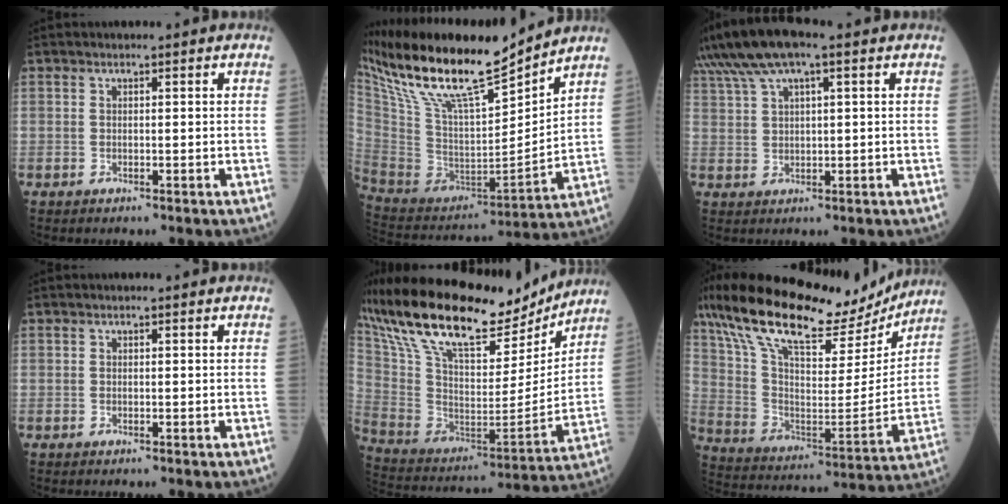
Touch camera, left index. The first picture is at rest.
{"total": 21.7, "force": [17.5, 2.6, 12.6], "torque": [-0.237, 0.002, 0.326]}
{"total": 10.6, "force": [7.1, 2.1, 7.5], "torque": [-0.154, 0.035, 0.133]}
{"total": 0.0}
{"total": 30.0, "force": [23.6, 9.4, 15.9], "torque": [-0.319, 0.007, 0.382]}
{"total": 26.2, "force": [21.1, 7.6, 13.7], "torque": [-0.249, 0.016, 0.335]}